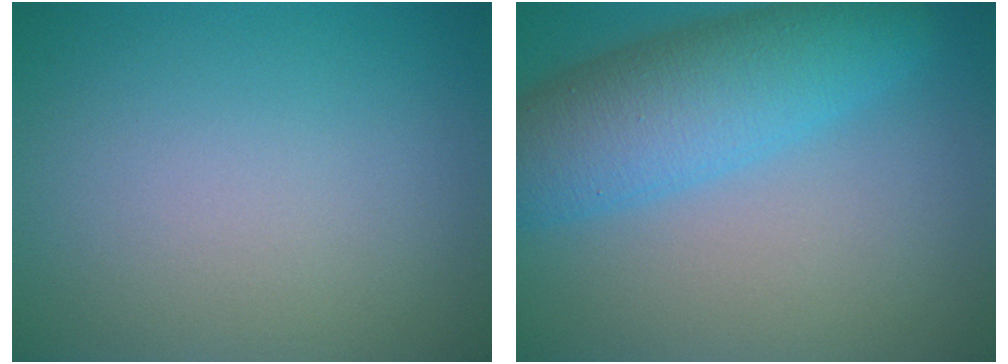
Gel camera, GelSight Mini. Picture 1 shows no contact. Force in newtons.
{"total": 7.5, "press": 7.5, "slide": 0.4}